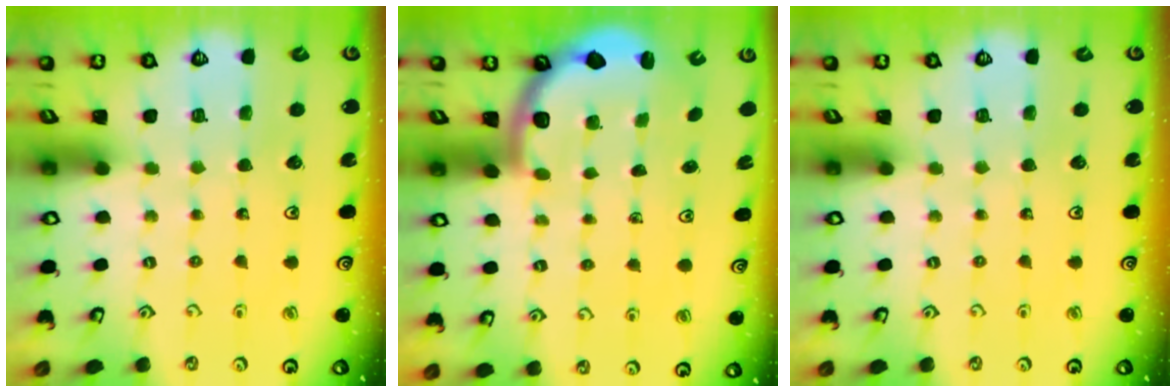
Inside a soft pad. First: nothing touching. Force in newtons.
{"total": 2.6, "press": 2.5, "slide": 0.7}
{"total": 0.0}